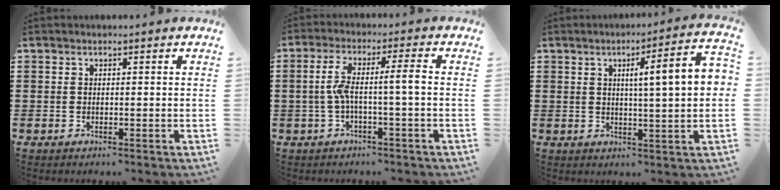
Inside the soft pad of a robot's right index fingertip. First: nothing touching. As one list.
[{"total": 5.8, "force": [-0.5, 0.3, 5.8], "torque": [-0.114, 0.000, -0.019]}, {"total": 7.9, "force": [1.4, 0.5, 7.8], "torque": [-0.129, -0.008, 0.012]}]